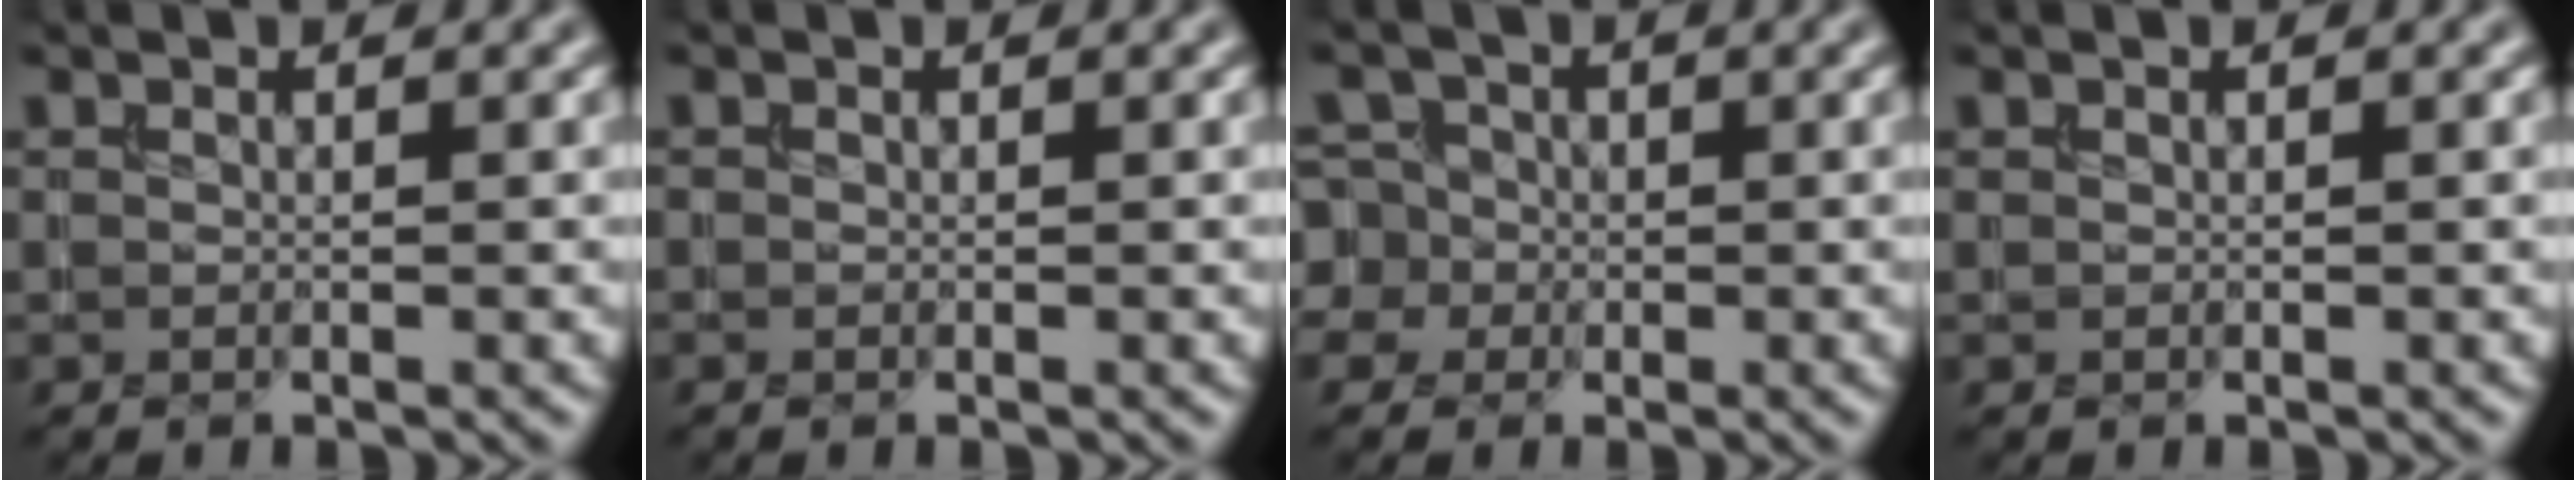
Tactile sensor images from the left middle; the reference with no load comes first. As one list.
[{"total": 0.0}, {"total": 4.7, "force": [-0.2, 4.5, 1.4], "torque": [-0.024, 0.030, -0.034]}, {"total": 0.0}]